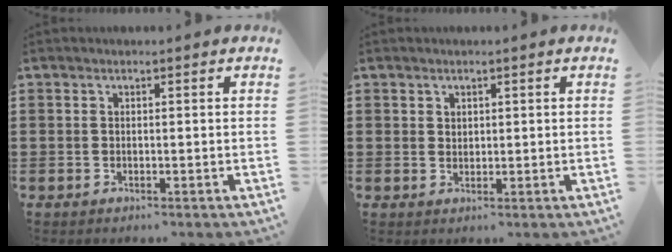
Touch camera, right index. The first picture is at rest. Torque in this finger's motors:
{"motor_torque": [-0.42, 0.67, 0.04, -0.01]}